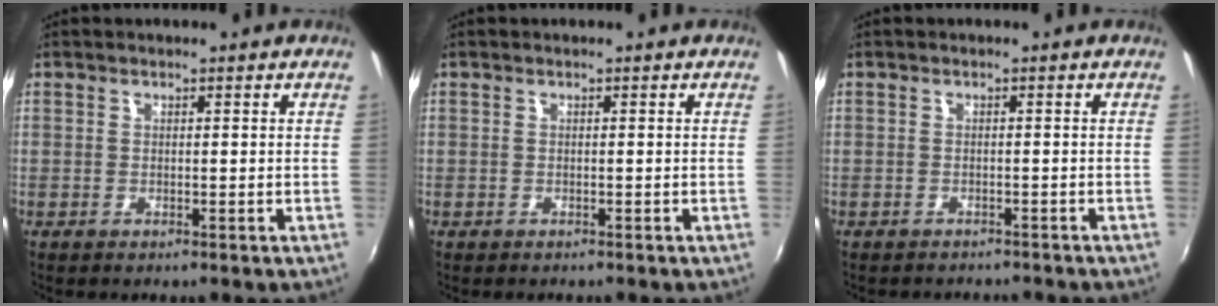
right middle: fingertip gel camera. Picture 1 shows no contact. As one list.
[{"total": 0.8, "force": [0.2, -0.7, -0.3], "torque": [0.011, -0.004, 0.002]}, {"total": 2.2, "force": [-2.2, 0.3, 0.2], "torque": [-0.007, -0.007, -0.031]}]